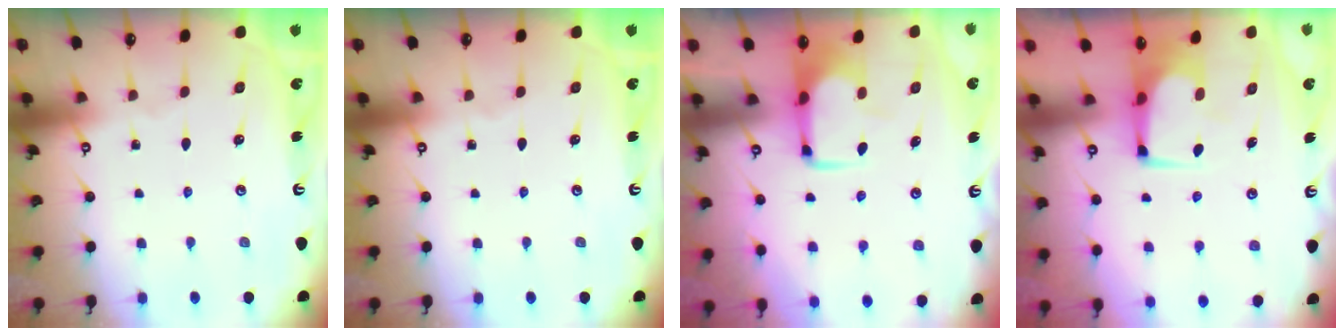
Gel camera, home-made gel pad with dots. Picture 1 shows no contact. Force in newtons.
{"total": 0.0}
{"total": 1.8, "press": 1.7, "slide": 0.5}
{"total": 0.8, "press": 0.7, "slide": 0.1}